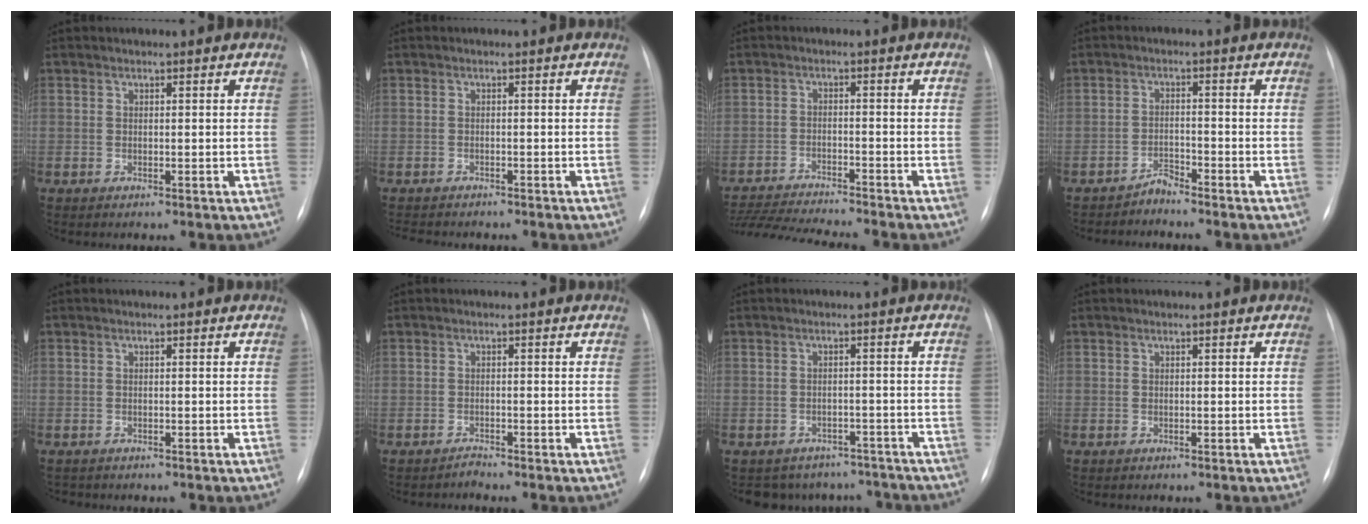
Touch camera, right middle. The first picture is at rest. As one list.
[{"total": 4.9, "force": [-4.4, 1.4, 1.8], "torque": [-0.029, -0.006, -0.058]}, {"total": 13.4, "force": [-12.4, -0.2, 5.0], "torque": [-0.084, -0.014, -0.194]}, {"total": 2.1, "force": [-2.1, -0.1, -0.1], "torque": [0.004, -0.009, -0.036]}, {"total": 1.0, "force": [-0.9, 0.4, 0.1], "torque": [-0.006, -0.003, -0.012]}, {"total": 1.0, "force": [-0.9, -0.2, -0.2], "torque": [0.003, -0.007, -0.014]}, {"total": 9.1, "force": [-8.1, 4.2, 0.1], "torque": [0.007, 0.020, -0.089]}, {"total": 0.0}]